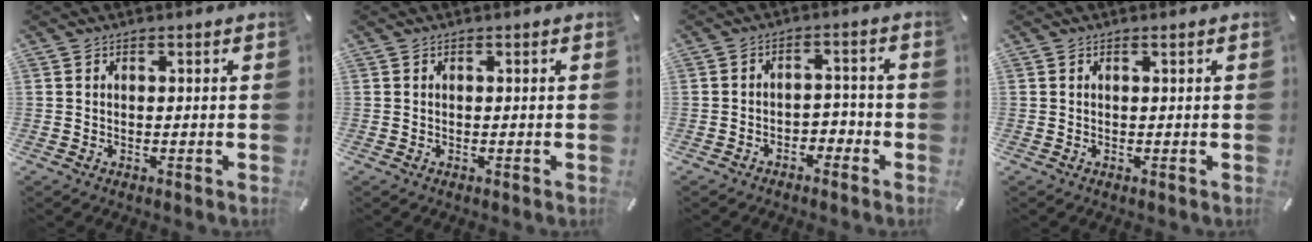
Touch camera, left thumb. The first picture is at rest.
{"total": 0.0}
{"total": 3.5, "force": [-2.7, 2.0, 0.9], "torque": [-0.017, 0.015, -0.055]}
{"total": 0.6, "force": [0.2, 0.0, 0.6], "torque": [-0.010, -0.001, 0.004]}